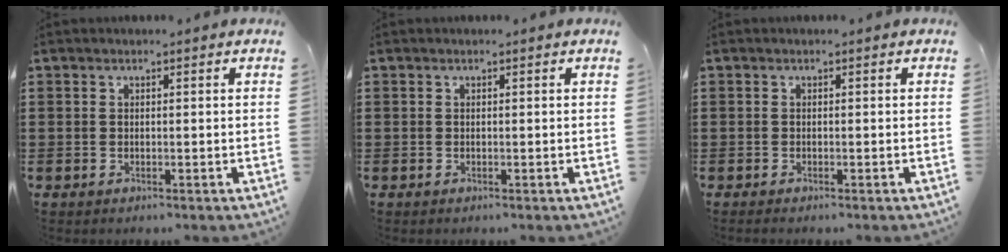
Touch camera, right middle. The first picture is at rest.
{"total": 0.0}
{"total": 0.0}